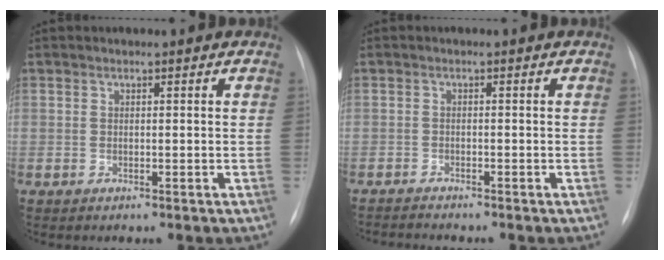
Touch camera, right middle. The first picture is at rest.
{"total": 2.0, "force": [-1.9, -0.4, 0.0], "torque": [0.000, -0.008, -0.033]}